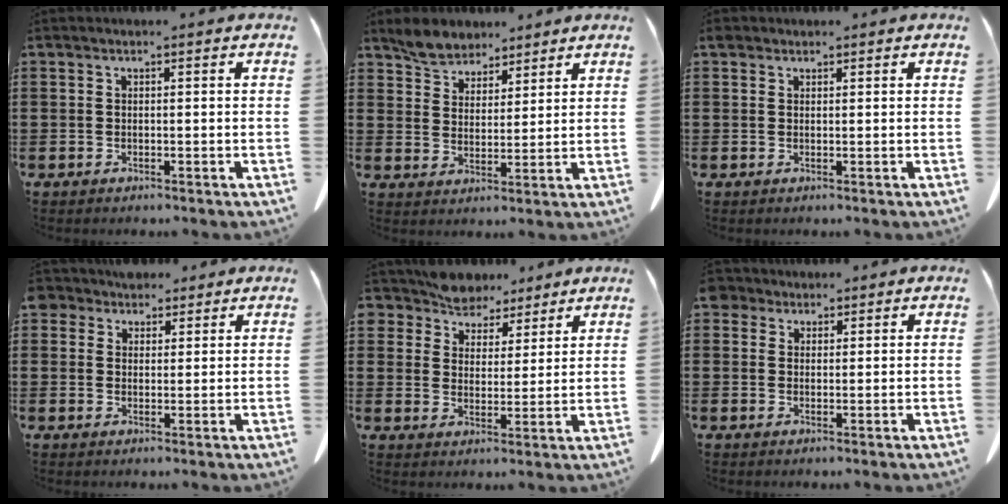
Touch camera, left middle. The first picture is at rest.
{"total": 5.0, "force": [4.5, 2.2, 0.5], "torque": [-0.031, -0.007, 0.086]}
{"total": 1.0, "force": [0.9, 0.6, 0.2], "torque": [-0.008, 0.003, 0.017]}
{"total": 4.0, "force": [3.3, 2.2, 0.6], "torque": [-0.017, 0.002, 0.062]}
{"total": 6.5, "force": [6.1, 2.5, 0.0], "torque": [-0.038, -0.032, 0.113]}
{"total": 2.7, "force": [2.1, 1.7, 0.6], "torque": [-0.012, 0.004, 0.038]}